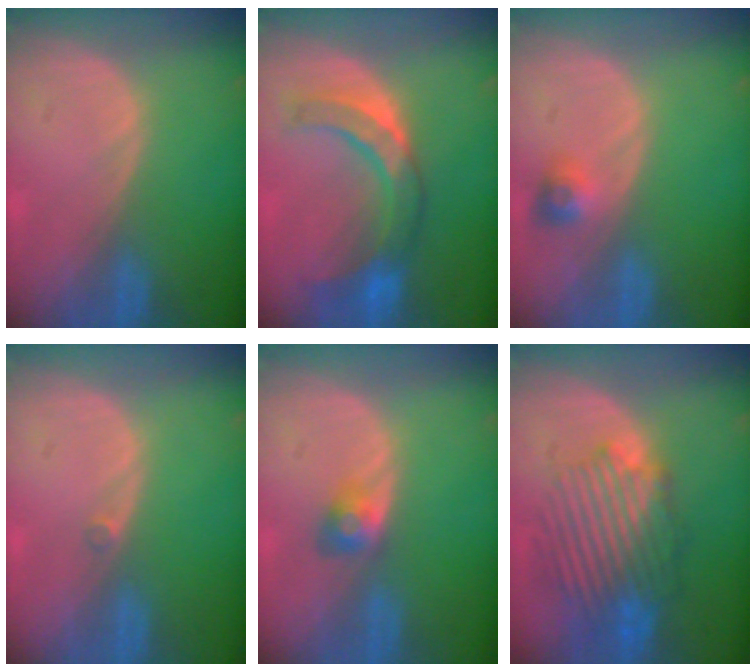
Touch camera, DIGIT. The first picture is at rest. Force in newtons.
{"total": 7.9, "press": 7.9, "slide": 0.2}
{"total": 2.9, "press": 2.6, "slide": 1.2}
{"total": 0.7, "press": 0.6, "slide": 0.3}
{"total": 2.8, "press": 2.5, "slide": 1.2}
{"total": 9.8, "press": 9.5, "slide": 2.5}